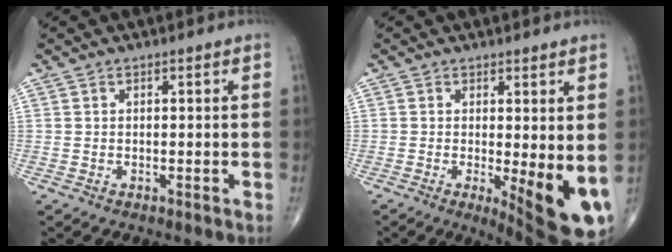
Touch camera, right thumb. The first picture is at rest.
{"total": 10.9, "force": [-1.2, 3.1, 10.3], "torque": [-0.134, -0.024, -0.007]}